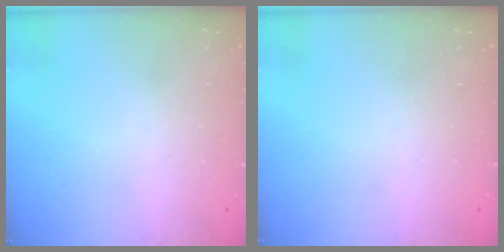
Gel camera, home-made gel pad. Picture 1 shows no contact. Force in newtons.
{"total": 0.0}